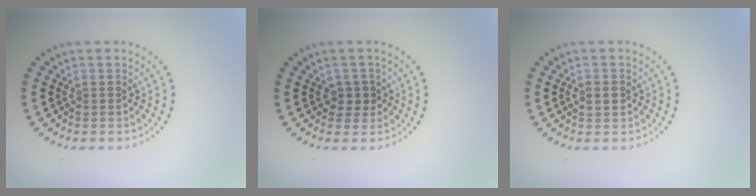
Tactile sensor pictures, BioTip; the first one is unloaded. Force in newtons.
{"total": 1.7, "press": 1.5, "slide": 0.8}
{"total": 1.1, "press": 1.1, "slide": 0.1}